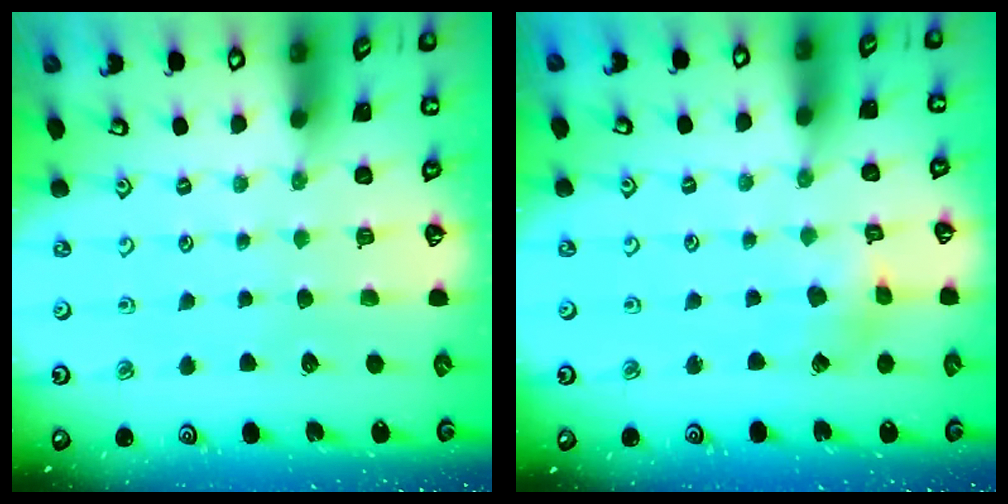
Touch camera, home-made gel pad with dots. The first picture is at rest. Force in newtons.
{"total": 2.5, "press": 2.5, "slide": 0.3}